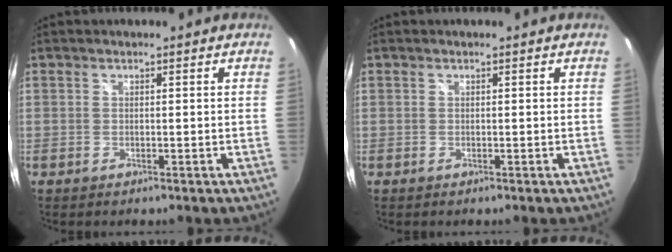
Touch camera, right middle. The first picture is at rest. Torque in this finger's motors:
{"motor_torque": [0.04, -0.13, 0.00, 0.00]}